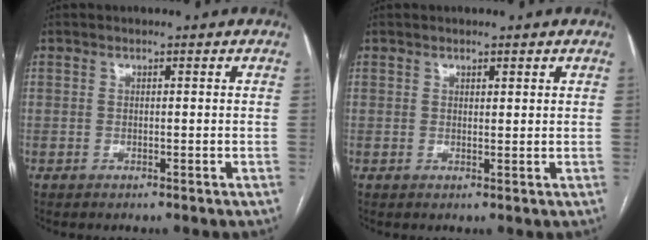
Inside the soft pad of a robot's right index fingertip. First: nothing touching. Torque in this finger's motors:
{"motor_torque": [-0.11, -0.05, -0.03, -0.01]}